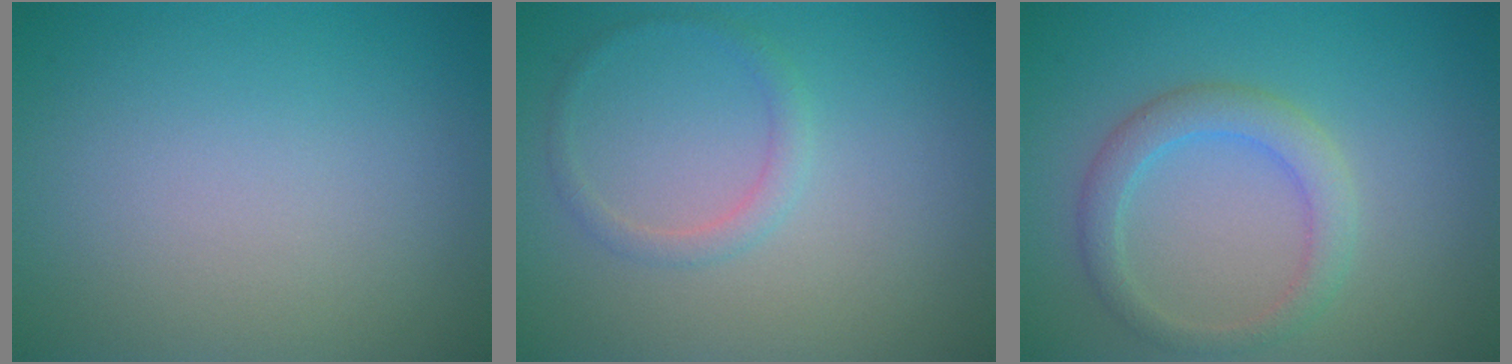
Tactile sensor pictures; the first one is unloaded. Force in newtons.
{"total": 1.3, "press": 1.3, "slide": 0.1}
{"total": 2.9, "press": 2.9, "slide": 0.3}